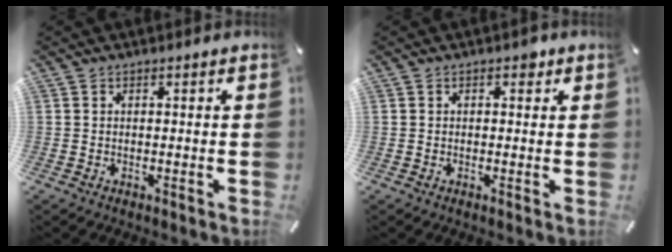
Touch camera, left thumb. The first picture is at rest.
{"total": 1.6, "force": [0.4, 1.2, 1.0], "torque": [-0.006, 0.001, 0.002]}